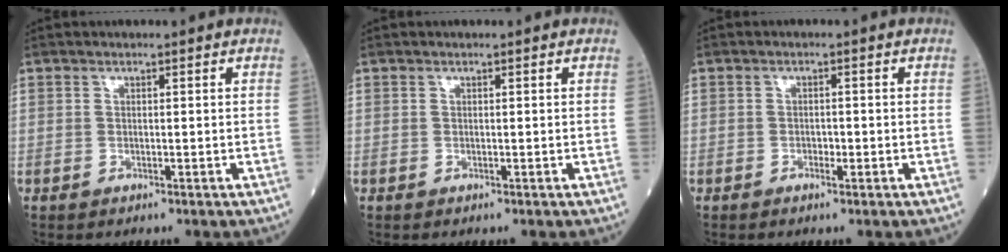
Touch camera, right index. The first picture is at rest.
{"total": 0.0}
{"total": 1.3, "force": [-0.6, 0.6, 1.0], "torque": [-0.016, 0.002, -0.008]}